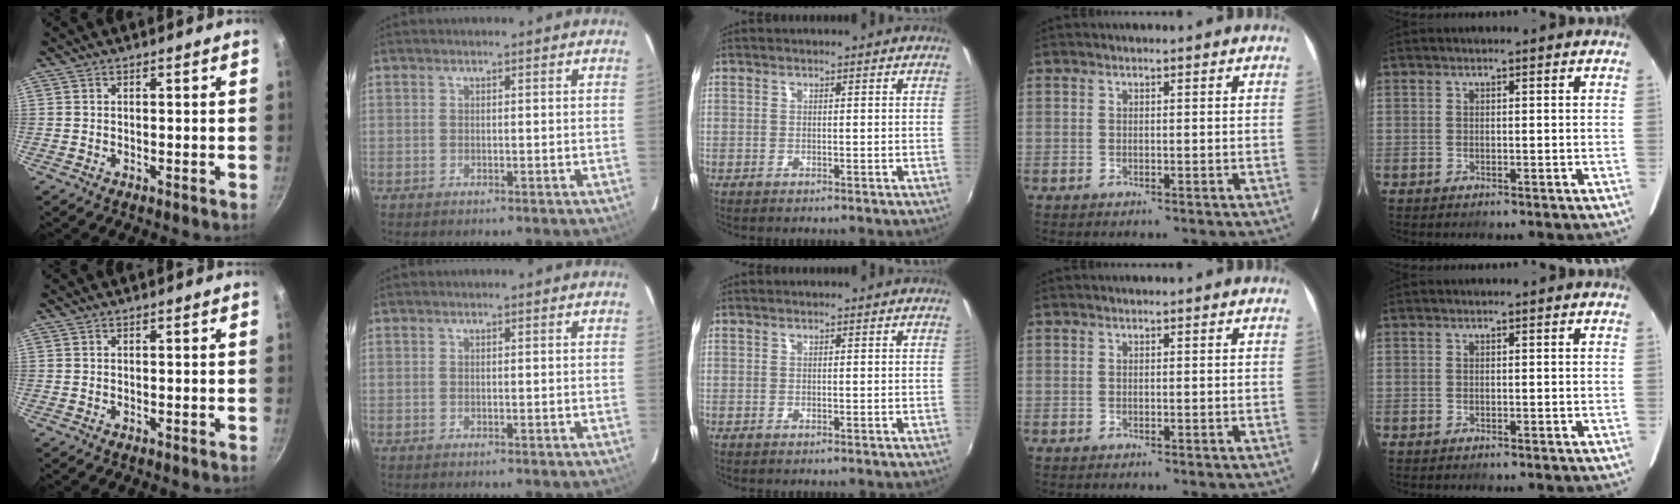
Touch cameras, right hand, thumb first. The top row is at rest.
{}